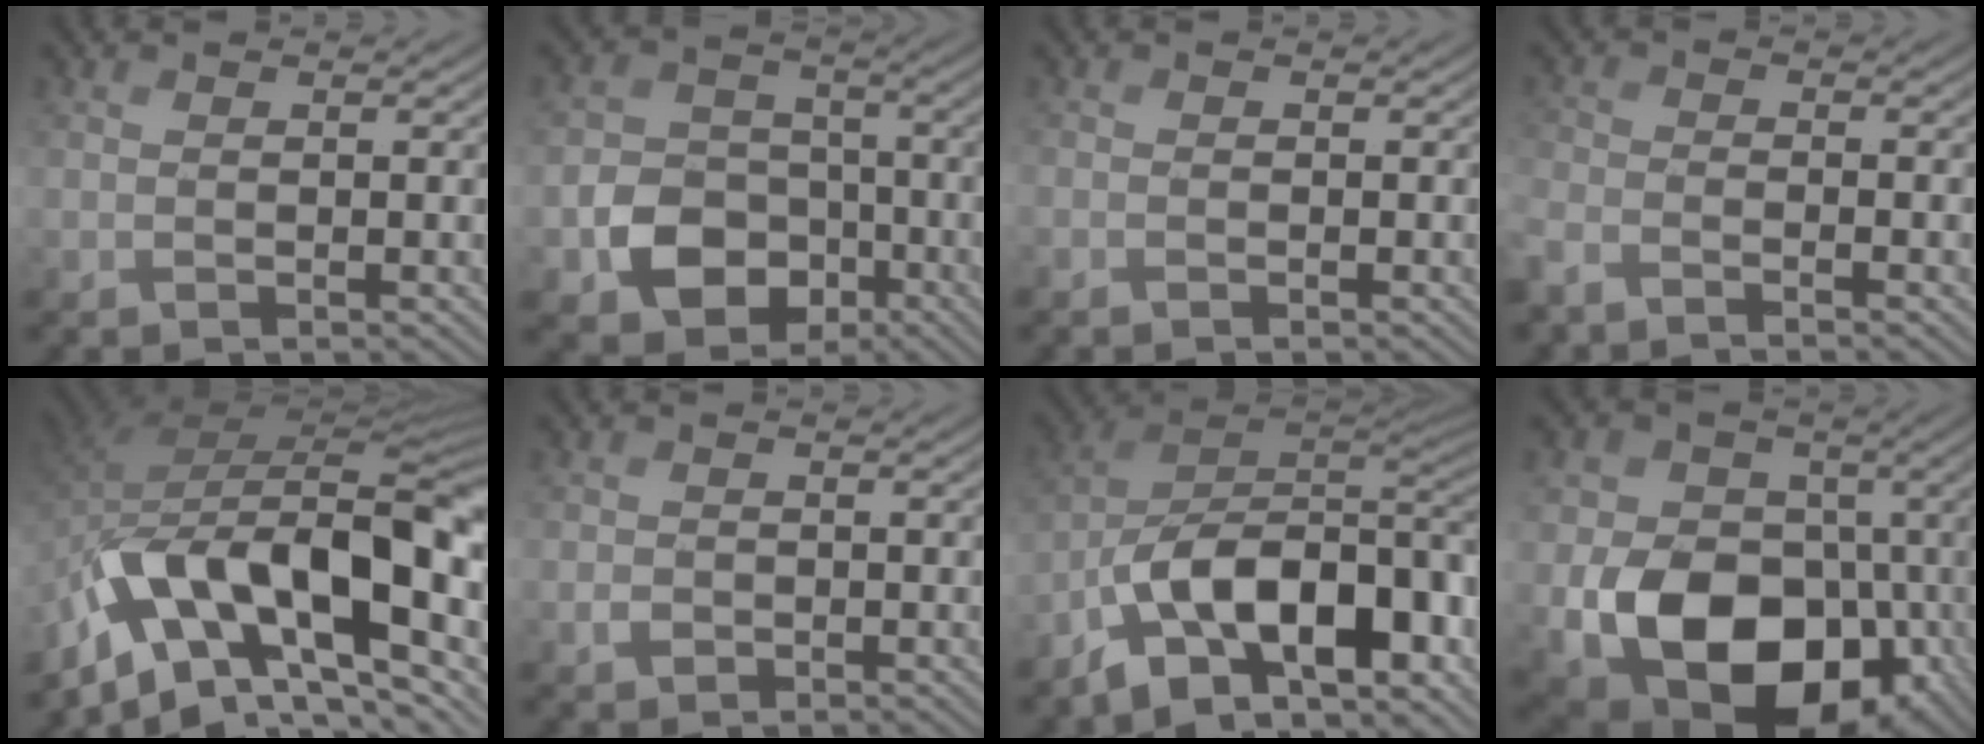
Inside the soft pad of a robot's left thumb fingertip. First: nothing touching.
{"total": 8.9, "force": [-3.6, 7.1, 4.0], "torque": [-0.089, -0.020, -0.072]}
{"total": 0.8, "force": [-0.7, 0.2, 0.4], "torque": [-0.011, -0.004, -0.013]}
{"total": 4.1, "force": [-3.5, 1.1, 2.0], "torque": [-0.053, -0.014, -0.079]}
{"total": 16.1, "force": [-6.3, 8.2, 12.3], "torque": [-0.239, -0.006, -0.108]}
{"total": 1.3, "force": [-0.4, 1.2, 0.5], "torque": [-0.008, -0.005, -0.011]}
{"total": 16.4, "force": [-7.5, 8.4, 11.9], "torque": [-0.201, -0.023, -0.135]}
{"total": 17.3, "force": [-4.4, 12.6, 10.9], "torque": [-0.187, -0.044, -0.069]}